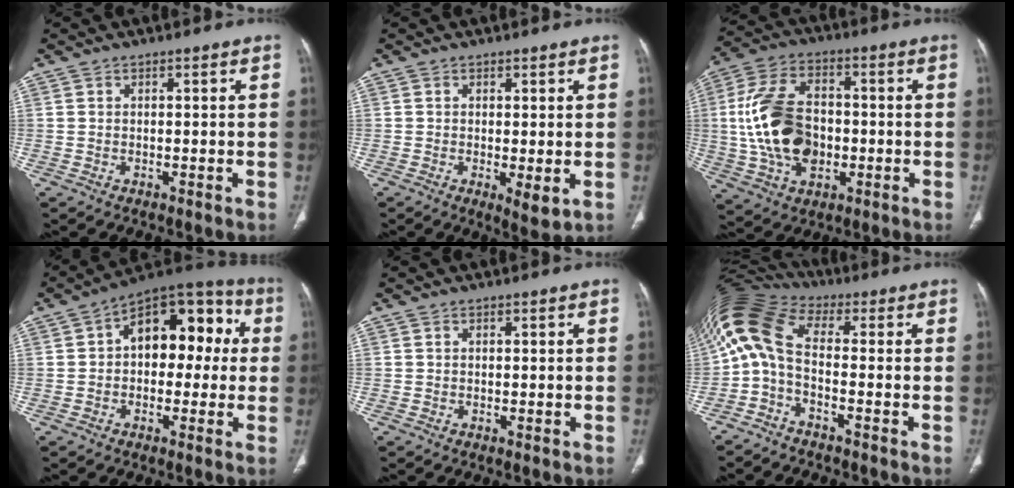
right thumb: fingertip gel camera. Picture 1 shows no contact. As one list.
[{"total": 3.8, "force": [-0.6, 1.2, 3.6], "torque": [-0.062, -0.017, -0.009]}, {"total": 17.2, "force": [-1.1, 11.2, 12.9], "torque": [-0.242, 0.017, -0.013]}, {"total": 15.5, "force": [2.2, 9.6, 12.0], "torque": [-0.113, 0.046, 0.020]}, {"total": 0.0}, {"total": 10.4, "force": [-1.5, 4.7, 9.2], "torque": [-0.198, 0.058, -0.044]}]